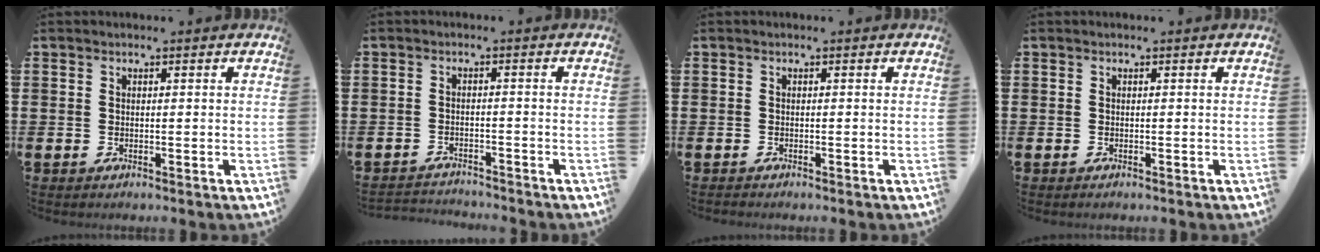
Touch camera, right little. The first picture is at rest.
{"total": 1.9, "force": [-1.9, 0.1, -0.2], "torque": [-0.003, 0.002, -0.043]}
{"total": 0.0}
{"total": 0.0}